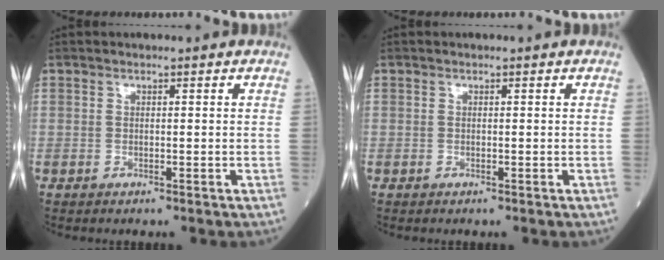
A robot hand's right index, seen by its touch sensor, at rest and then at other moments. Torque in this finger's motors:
{"motor_torque": [0.02, 0.02, 0.00, 0.01]}